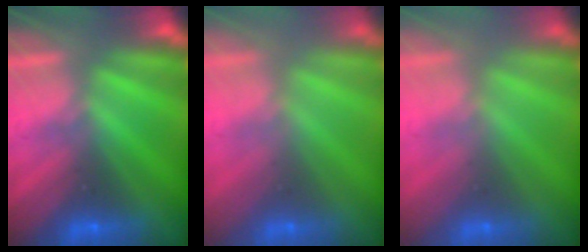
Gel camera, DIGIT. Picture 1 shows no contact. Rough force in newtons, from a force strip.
{"total": 2.8}
{"total": 2.8}